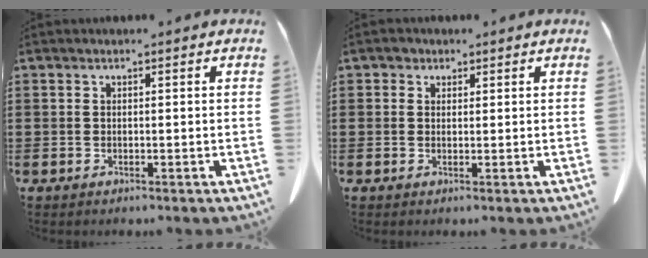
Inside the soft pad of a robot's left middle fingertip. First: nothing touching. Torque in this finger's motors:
{"motor_torque": [-0.20, 0.21, 0.04, 0.00]}